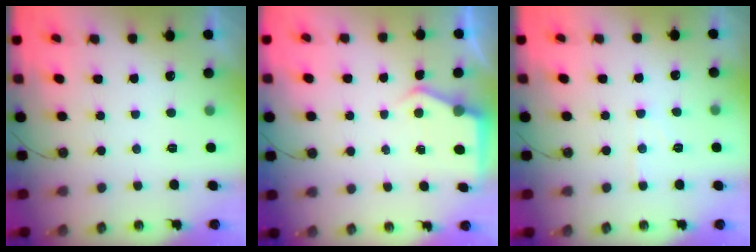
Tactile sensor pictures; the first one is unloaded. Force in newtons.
{"total": 5.2, "press": 5.2, "slide": 0.5}
{"total": 5.2, "press": 5.1, "slide": 0.8}